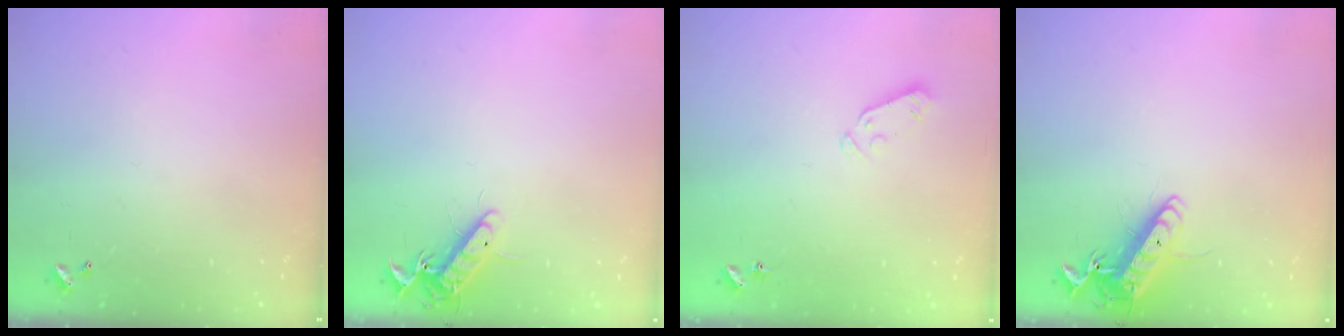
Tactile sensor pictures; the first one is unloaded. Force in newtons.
{"total": 10.7, "press": 10.5, "slide": 1.7}
{"total": 3.7, "press": 3.6, "slide": 0.6}
{"total": 13.9, "press": 13.9, "slide": 1.3}